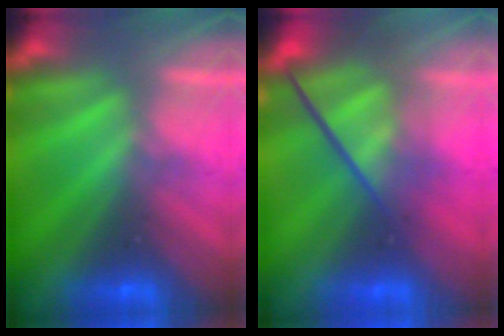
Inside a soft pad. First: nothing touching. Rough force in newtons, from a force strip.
{"total": 4.4}